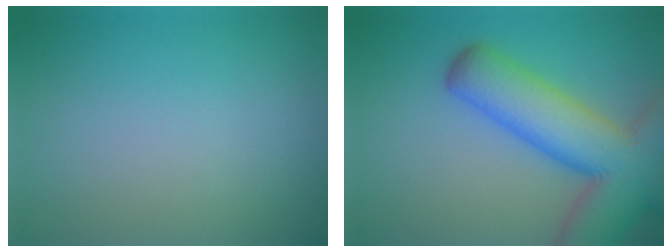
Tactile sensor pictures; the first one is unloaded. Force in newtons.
{"total": 11.7, "press": 11.7, "slide": 0.6}